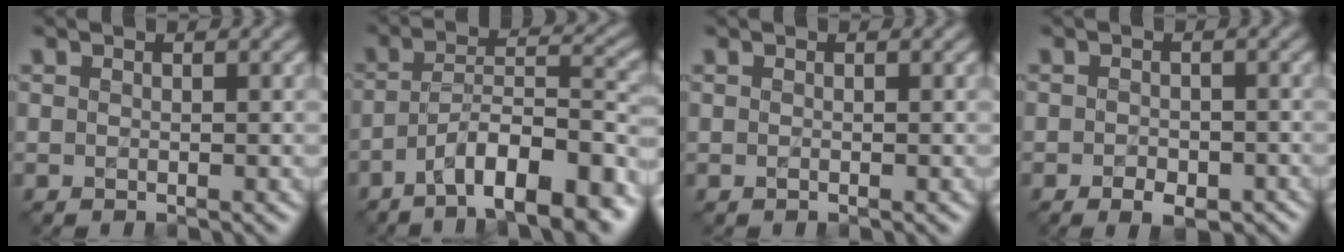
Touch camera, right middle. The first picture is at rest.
{"total": 10.3, "force": [-6.1, 3.1, 7.8], "torque": [-0.114, 0.019, -0.106]}
{"total": 0.0}
{"total": 2.7, "force": [-1.1, 1.6, 1.8], "torque": [-0.024, -0.002, -0.015]}